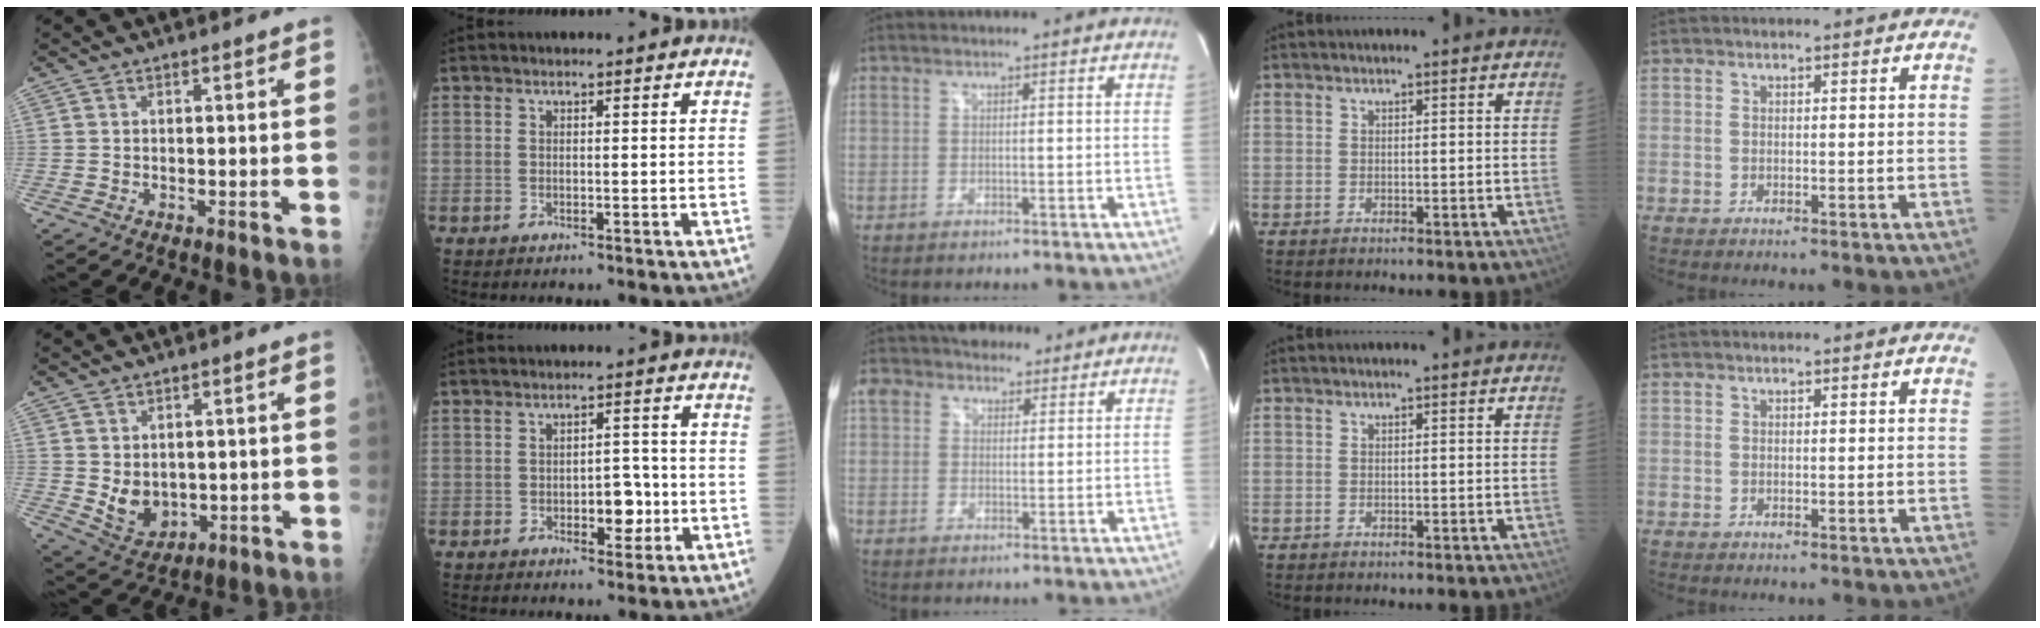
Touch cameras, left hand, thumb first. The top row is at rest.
{"thumb": {"total": 6.6, "force": [0.2, 5.2, 4.0], "torque": [-0.048, -0.017, 0.026]}, "index": {"total": 4.1, "force": [-1.3, 2.0, 3.3], "torque": [-0.037, 0.001, -0.018]}, "middle": {"total": 6.6, "force": [4.3, 4.3, 2.5], "torque": [-0.052, 0.036, 0.081]}}